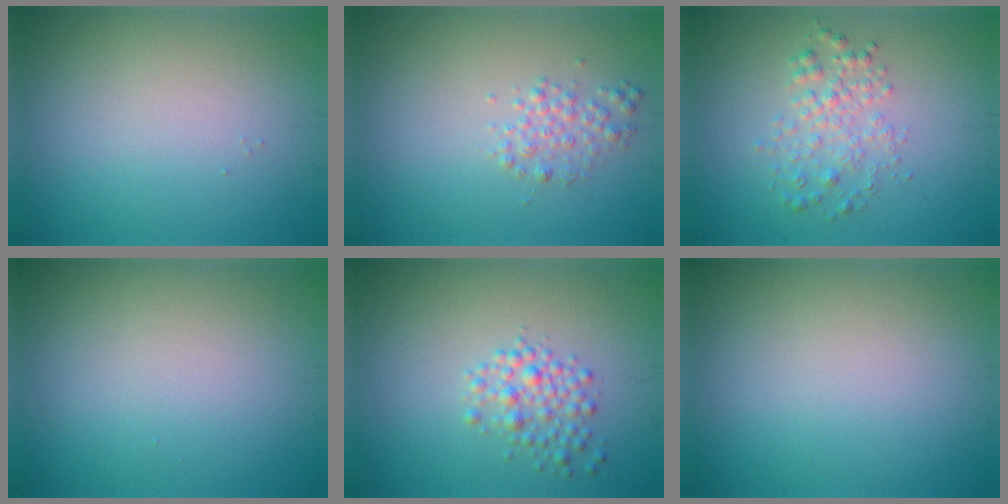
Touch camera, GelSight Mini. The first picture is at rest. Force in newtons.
{"total": 1.7, "press": 1.7, "slide": 0.0}
{"total": 2.5, "press": 2.5, "slide": 0.0}
{"total": 0.0}
{"total": 2.4, "press": 2.4, "slide": 0.1}
{"total": 0.0}